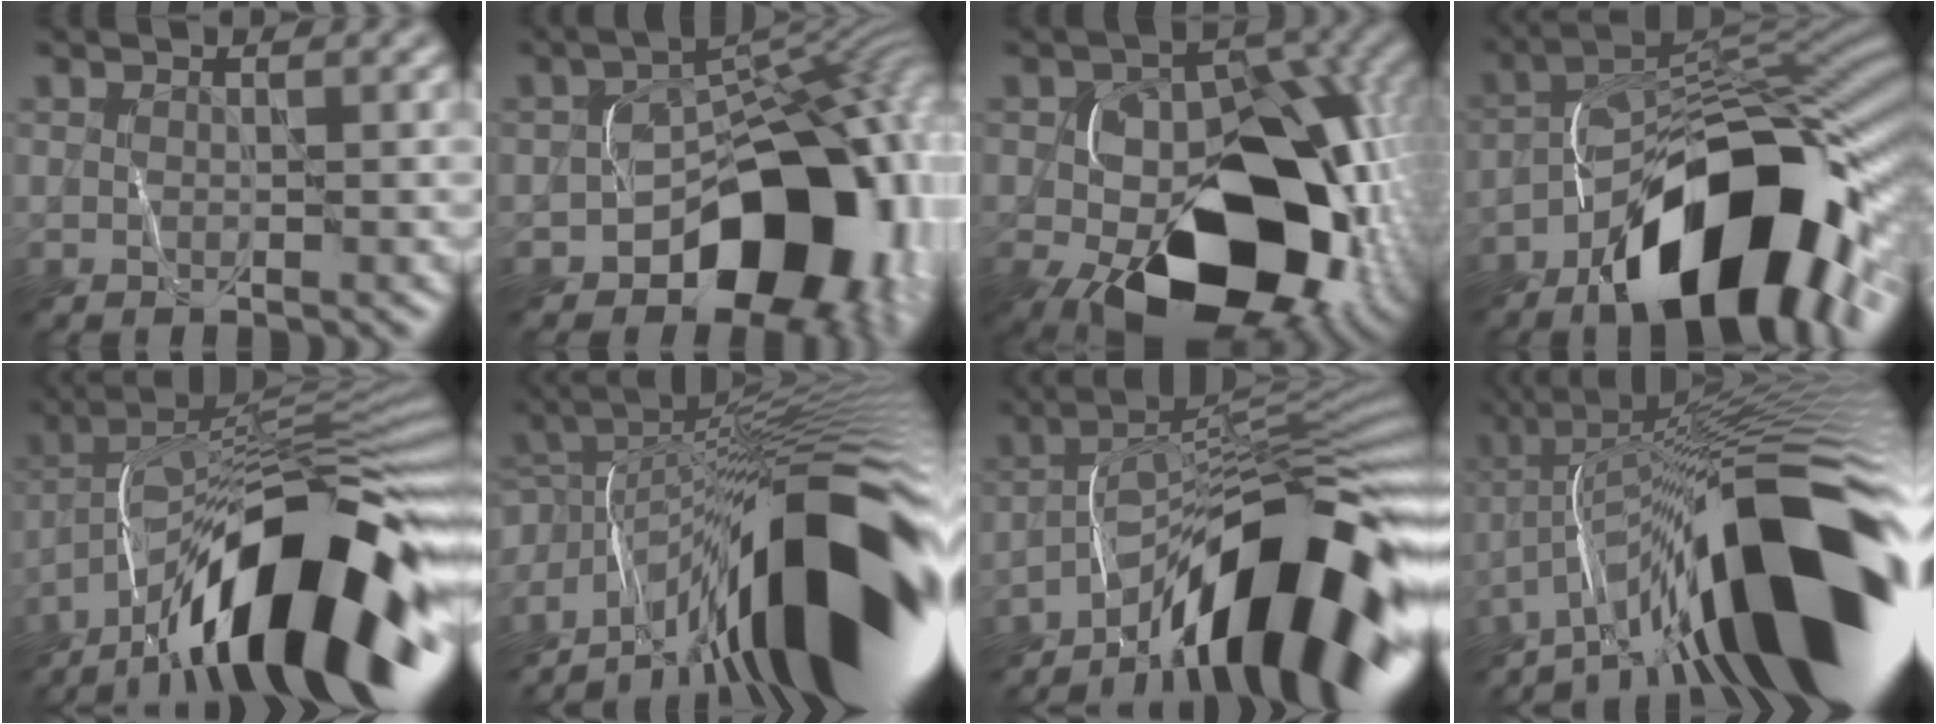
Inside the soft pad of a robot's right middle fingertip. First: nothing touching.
{"total": 14.8, "force": [-6.7, 9.3, 9.4], "torque": [-0.097, -0.003, -0.115]}
{"total": 15.3, "force": [-5.4, 9.1, 11.0], "torque": [-0.140, -0.014, -0.088]}
{"total": 15.4, "force": [-7.8, 6.7, 11.5], "torque": [-0.151, 0.012, -0.144]}
{"total": 16.9, "force": [-8.7, 5.0, 13.6], "torque": [-0.208, 0.034, -0.164]}
{"total": 16.8, "force": [-7.2, 4.9, 14.4], "torque": [-0.199, 0.041, -0.139]}
{"total": 15.1, "force": [-8.7, 3.7, 11.8], "torque": [-0.178, 0.016, -0.157]}
{"total": 17.5, "force": [-7.2, 4.0, 15.5], "torque": [-0.210, 0.042, -0.130]}